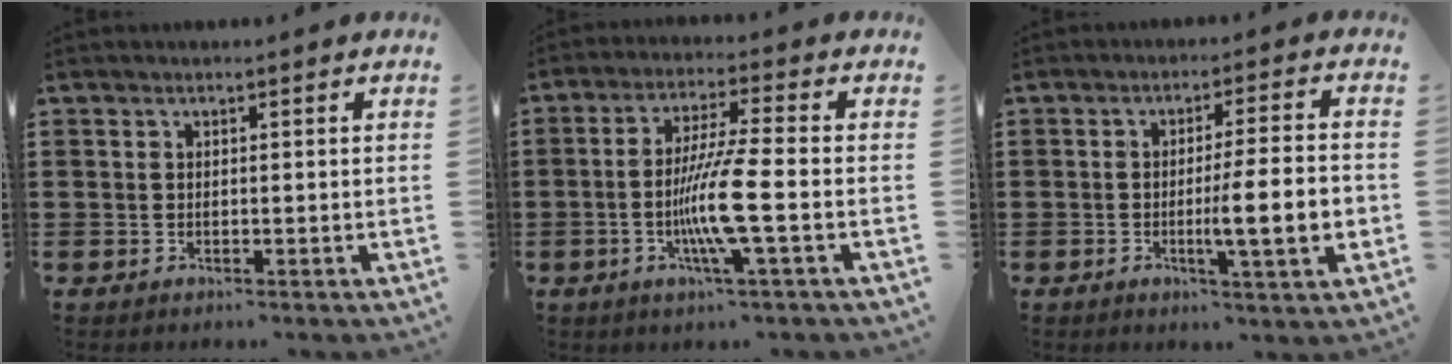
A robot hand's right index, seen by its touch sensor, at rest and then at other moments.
{"total": 8.7, "force": [-2.3, 0.1, 8.4], "torque": [-0.170, -0.019, -0.050]}
{"total": 9.0, "force": [-1.8, 0.7, 8.8], "torque": [-0.135, -0.016, -0.037]}